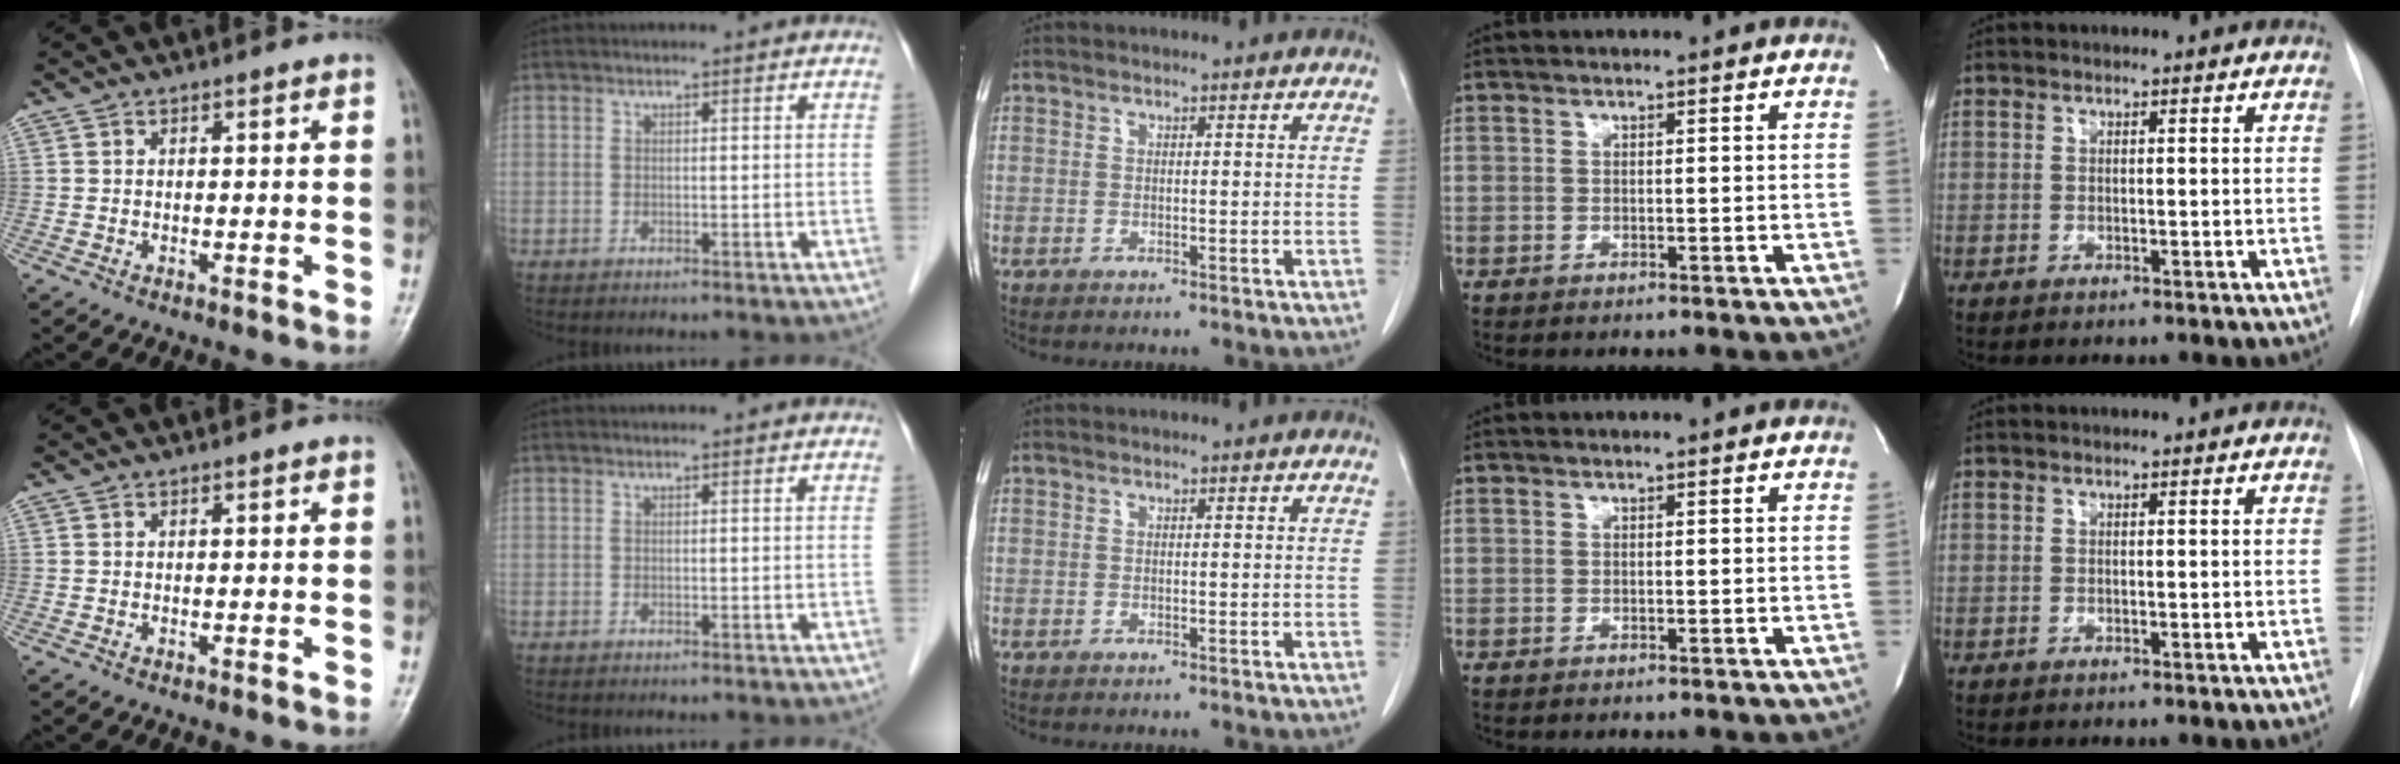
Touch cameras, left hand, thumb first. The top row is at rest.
{}